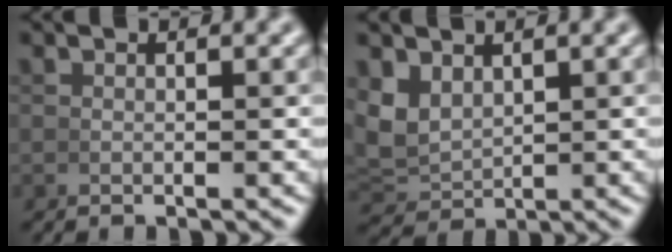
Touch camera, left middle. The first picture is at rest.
{"total": 5.5, "force": [1.4, 4.5, 2.7], "torque": [-0.097, -0.025, 0.042]}